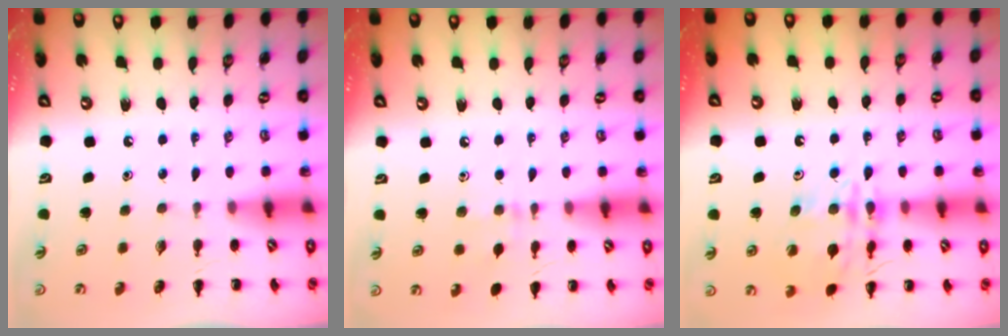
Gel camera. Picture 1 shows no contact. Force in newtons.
{"total": 5.4, "press": 5.1, "slide": 1.9}
{"total": 14.5, "press": 14.4, "slide": 1.4}